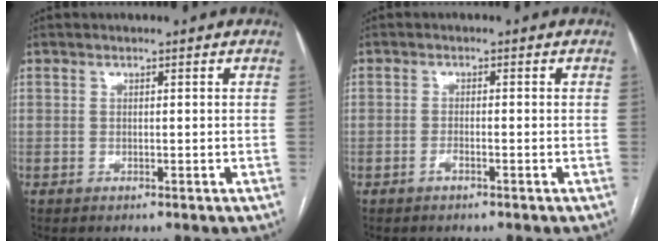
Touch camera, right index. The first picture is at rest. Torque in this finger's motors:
{"motor_torque": [0.00, -0.01, 0.02, 0.02]}